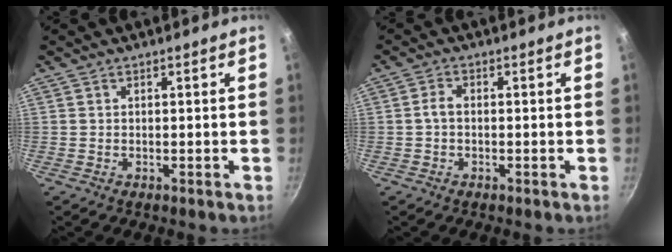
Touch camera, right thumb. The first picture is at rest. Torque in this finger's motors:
{"motor_torque": [0.48, 0.77, 0.51, -0.41, -0.01]}